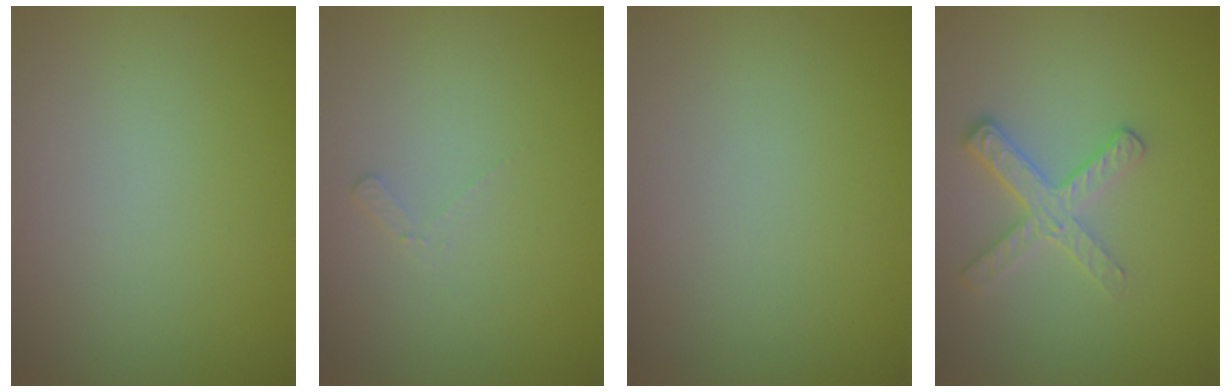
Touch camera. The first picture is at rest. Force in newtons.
{"total": 0.8, "press": 0.8, "slide": 0.2}
{"total": 0.0}
{"total": 2.6, "press": 2.4, "slide": 0.9}